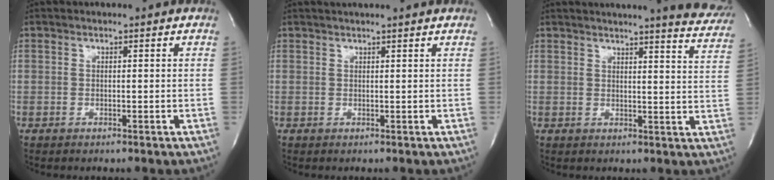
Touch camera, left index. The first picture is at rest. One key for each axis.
{"total": 4.5, "fx": 4.1, "fy": -0.5, "fz": 1.7, "tx": -0.021, "ty": 0.025, "tz": 0.050}
{"total": 14.5, "fx": 13.3, "fy": 0.8, "fz": 5.8, "tx": -0.064, "ty": -0.056, "tz": 0.134}